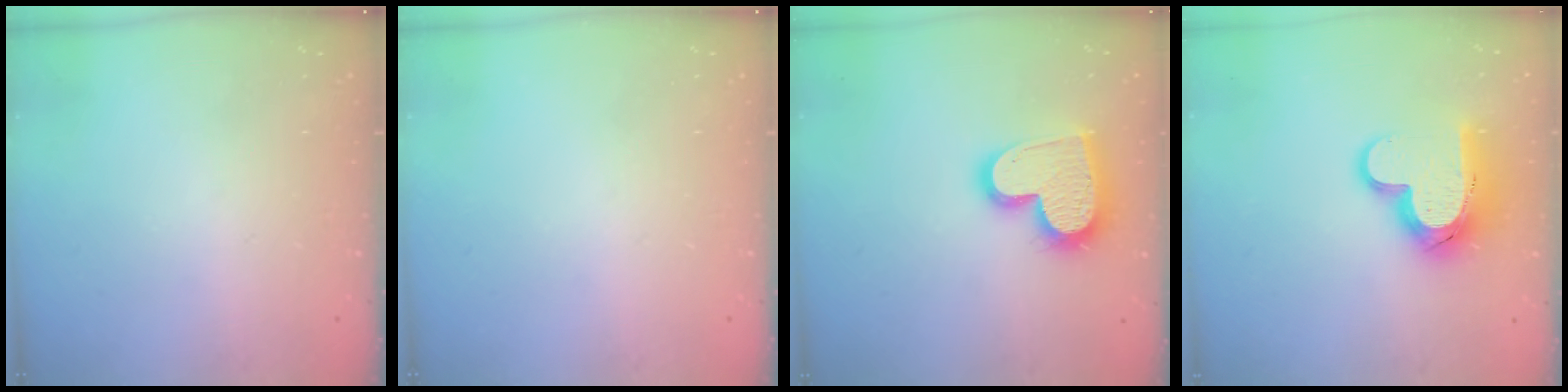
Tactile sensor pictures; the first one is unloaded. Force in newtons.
{"total": 0.0}
{"total": 17.2, "press": 17.2, "slide": 1.2}
{"total": 14.8, "press": 14.7, "slide": 1.3}